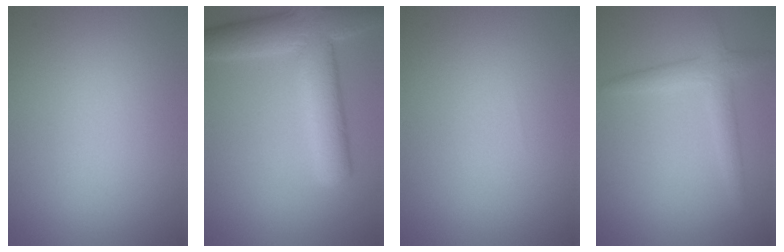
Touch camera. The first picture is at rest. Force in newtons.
{"total": 7.8, "press": 7.8, "slide": 0.5}
{"total": 0.0}
{"total": 2.7, "press": 2.7, "slide": 0.1}